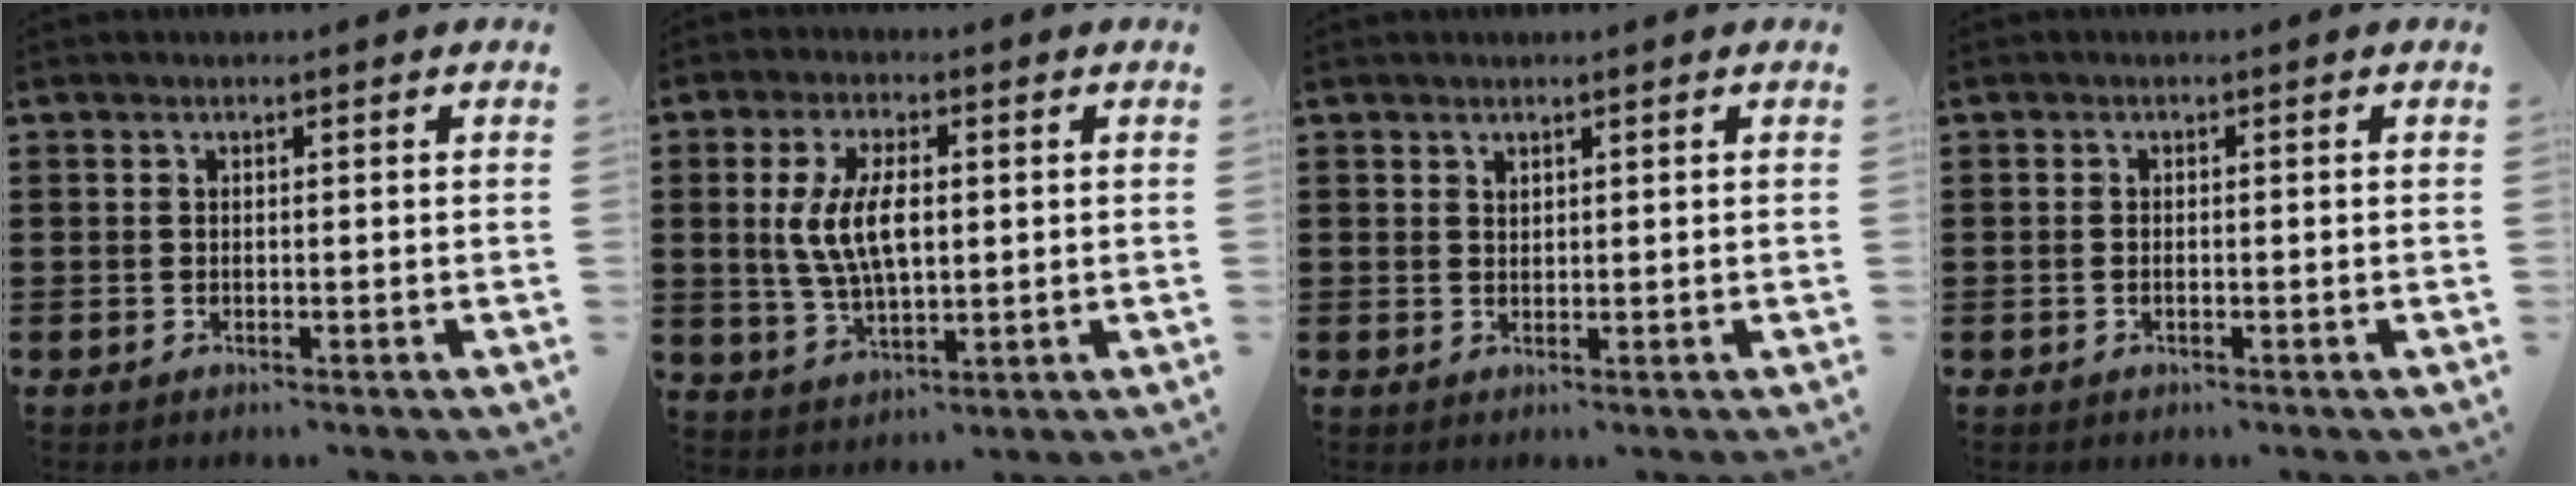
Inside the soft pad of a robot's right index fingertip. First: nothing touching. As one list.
[{"total": 8.0, "force": [0.7, 3.6, 7.2], "torque": [-0.152, 0.007, 0.008]}, {"total": 0.9, "force": [0.8, 0.4, 0.0], "torque": [-0.002, 0.001, 0.016]}, {"total": 0.7, "force": [-0.3, 0.2, 0.6], "torque": [-0.013, -0.005, -0.004]}]